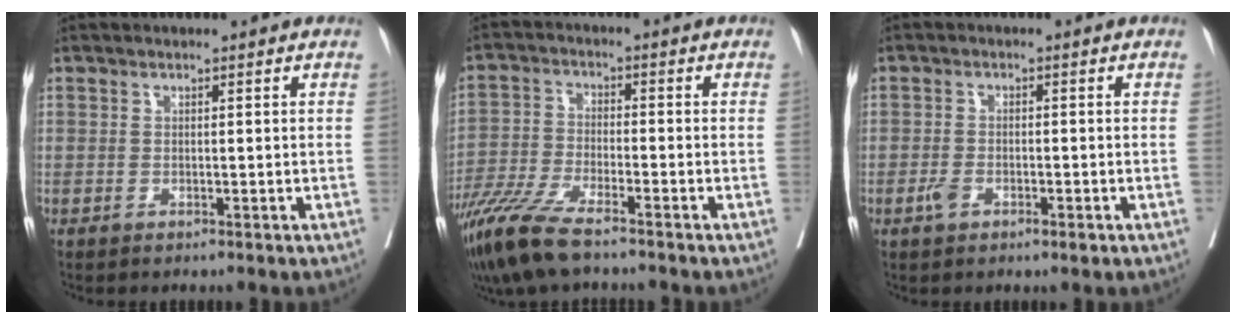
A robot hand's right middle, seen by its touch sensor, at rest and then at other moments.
{"total": 10.0, "force": [-7.6, 1.3, 6.4], "torque": [-0.130, -0.030, -0.145]}
{"total": 3.0, "force": [-1.4, 1.2, 2.3], "torque": [-0.041, 0.001, -0.024]}